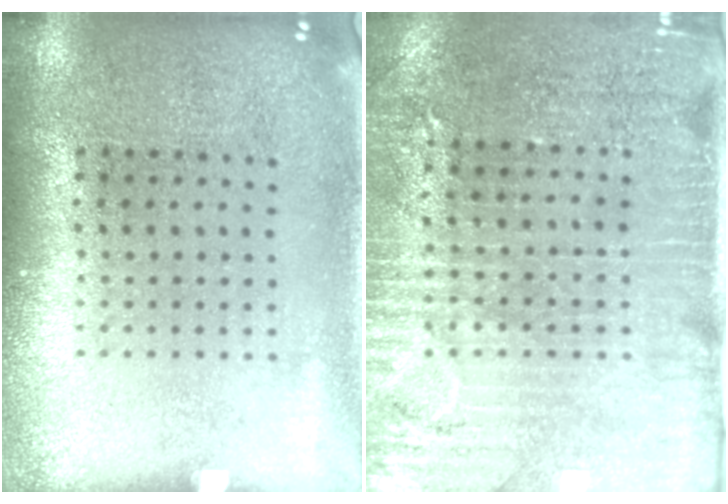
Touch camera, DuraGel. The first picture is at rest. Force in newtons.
{"total": 3.3, "press": 2.9, "slide": 1.6}